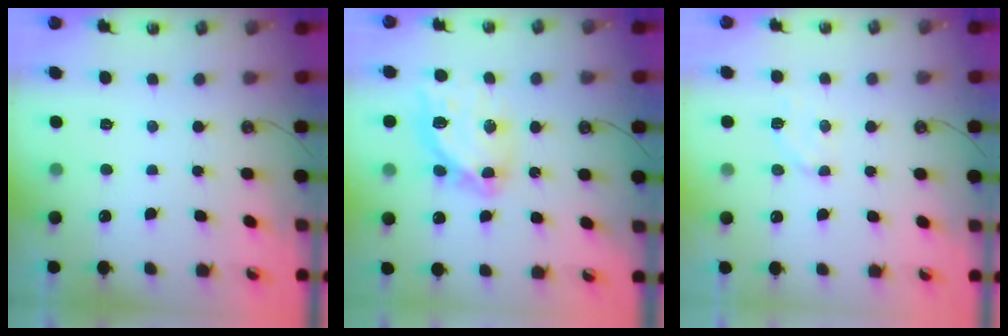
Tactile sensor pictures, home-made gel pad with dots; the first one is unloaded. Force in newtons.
{"total": 13.2, "press": 13.2, "slide": 1.2}
{"total": 5.8, "press": 5.7, "slide": 1.2}